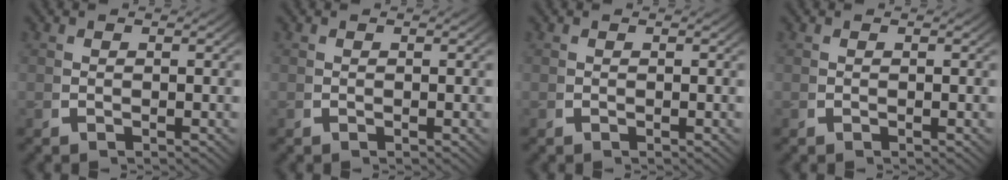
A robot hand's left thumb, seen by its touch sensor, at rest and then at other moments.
{"total": 0.0}
{"total": 0.0}
{"total": 0.0}